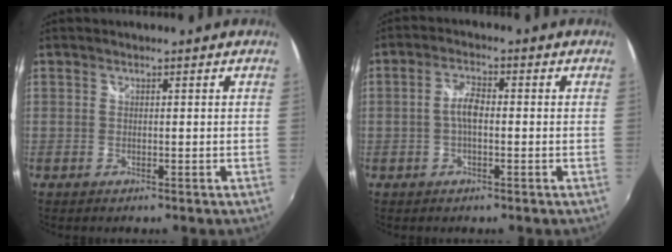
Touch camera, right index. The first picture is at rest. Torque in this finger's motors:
{"motor_torque": [0.66, -0.01, 0.24, 0.07]}